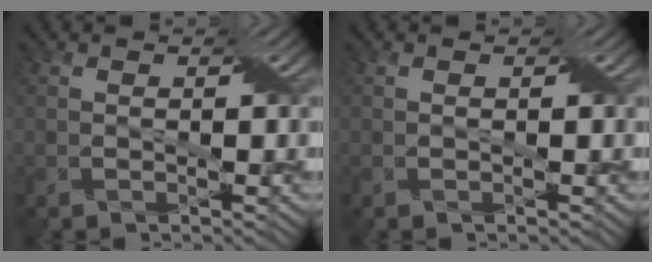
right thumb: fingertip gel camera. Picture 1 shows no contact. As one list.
[{"total": 0.0}]